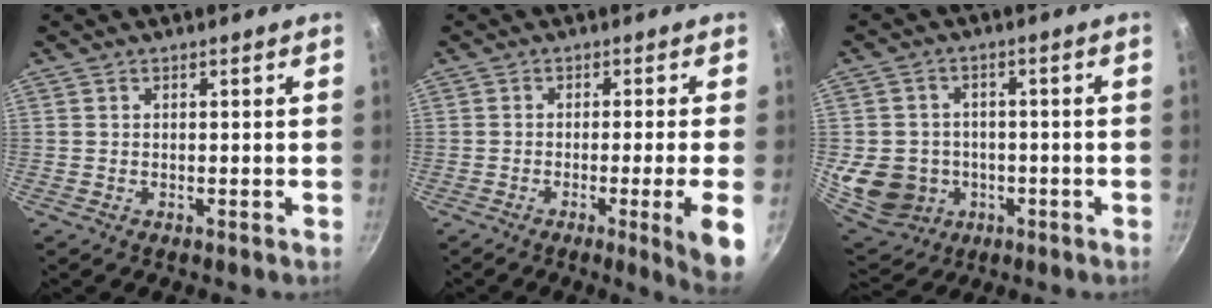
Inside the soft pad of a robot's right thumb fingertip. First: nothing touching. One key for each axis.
{"total": 8.2, "fx": -2.4, "fy": -0.3, "fz": 7.8, "tx": -0.112, "ty": 0.003, "tz": -0.032}
{"total": 12.3, "fx": -2.2, "fy": 10.8, "fz": 5.4, "tx": -0.091, "ty": 0.013, "tz": -0.019}